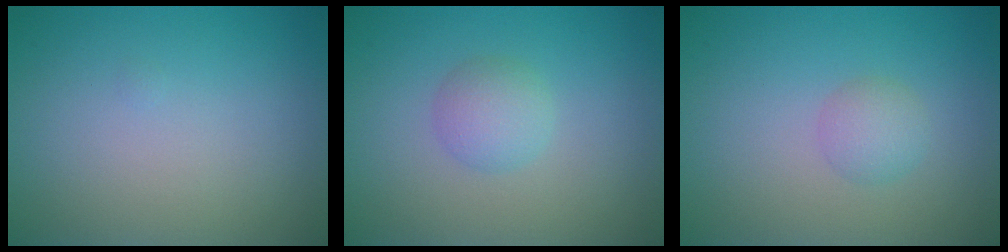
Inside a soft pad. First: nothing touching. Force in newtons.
{"total": 2.2, "press": 2.2, "slide": 0.1}
{"total": 1.5, "press": 1.5, "slide": 0.0}